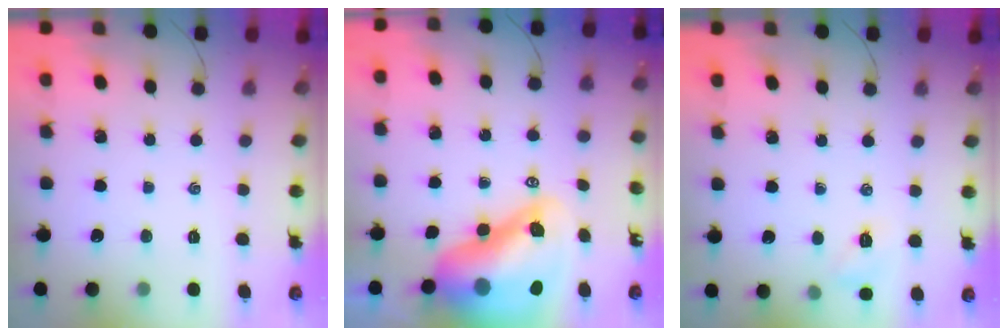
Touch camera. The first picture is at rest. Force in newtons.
{"total": 17.0, "press": 16.3, "slide": 5.1}
{"total": 6.1, "press": 5.9, "slide": 1.2}